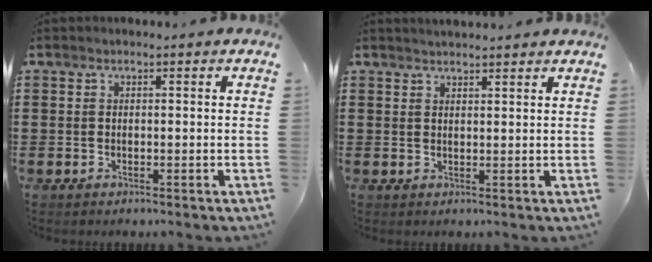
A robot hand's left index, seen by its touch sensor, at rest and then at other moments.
{"total": 1.5, "force": [1.5, 0.0, 0.1], "torque": [-0.006, 0.002, 0.029]}